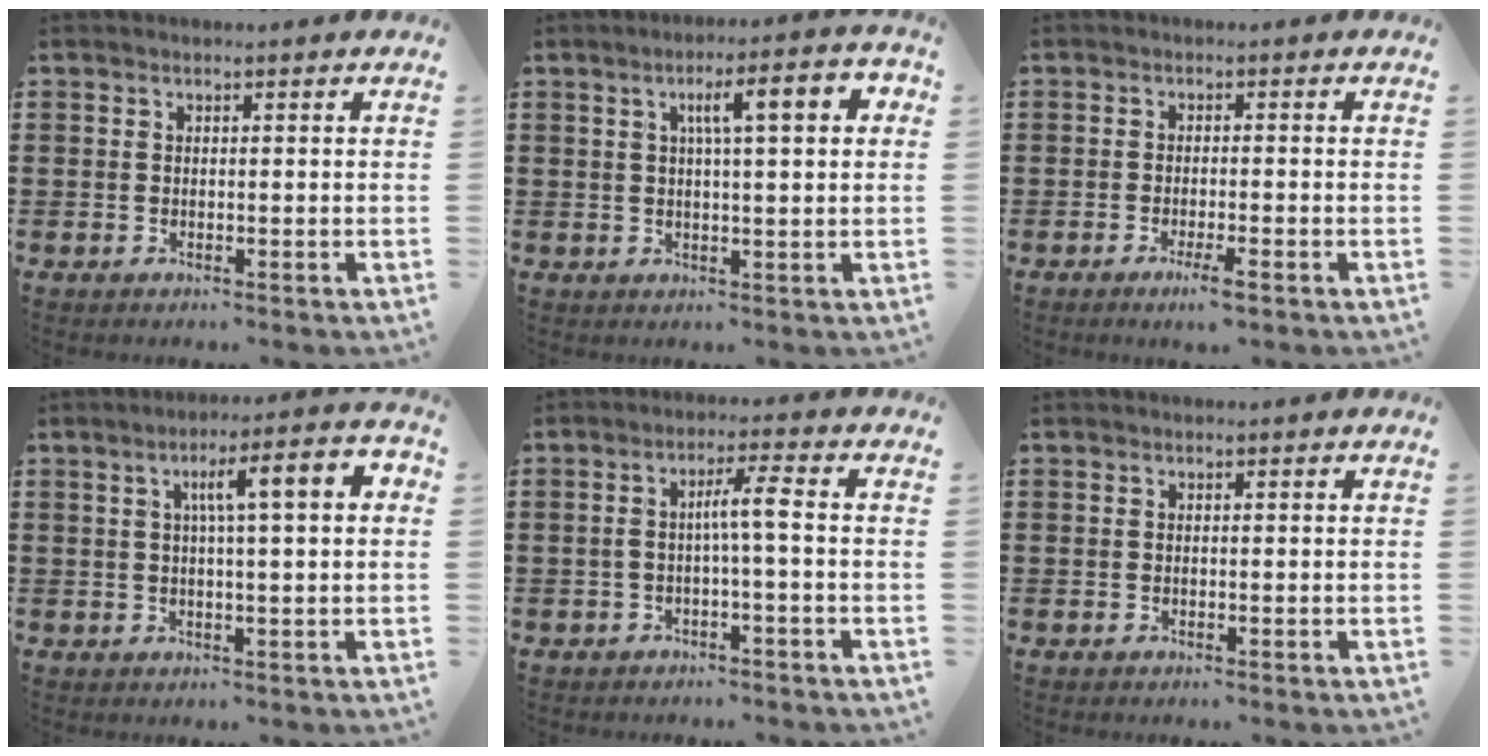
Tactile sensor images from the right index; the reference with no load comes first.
{"total": 6.7, "force": [1.8, 1.5, 6.2], "torque": [-0.110, 0.001, 0.021]}
{"total": 2.7, "force": [-1.7, 0.2, 2.1], "torque": [-0.040, -0.007, -0.031]}
{"total": 6.8, "force": [1.2, 1.3, 6.5], "torque": [-0.119, 0.001, 0.011]}
{"total": 4.2, "force": [-0.5, 0.1, 4.2], "torque": [-0.079, 0.004, -0.015]}
{"total": 0.0}